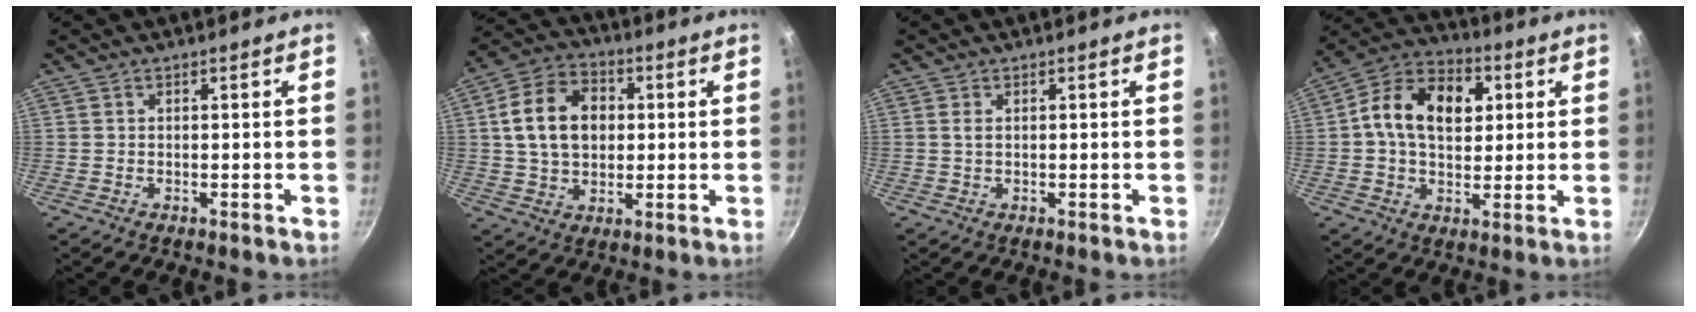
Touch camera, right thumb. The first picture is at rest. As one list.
[{"total": 14.0, "force": [2.1, 10.2, 9.3], "torque": [-0.141, 0.014, 0.029]}, {"total": 1.1, "force": [0.3, 0.5, 0.9], "torque": [-0.018, 0.000, 0.005]}, {"total": 15.5, "force": [3.1, 10.7, 10.8], "torque": [-0.150, 0.013, 0.033]}]